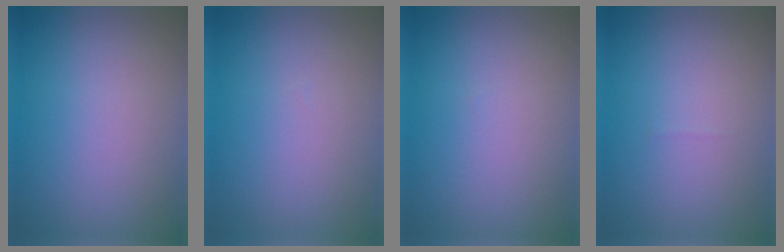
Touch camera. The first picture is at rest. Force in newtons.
{"total": 0.0}
{"total": 0.0}
{"total": 0.0}